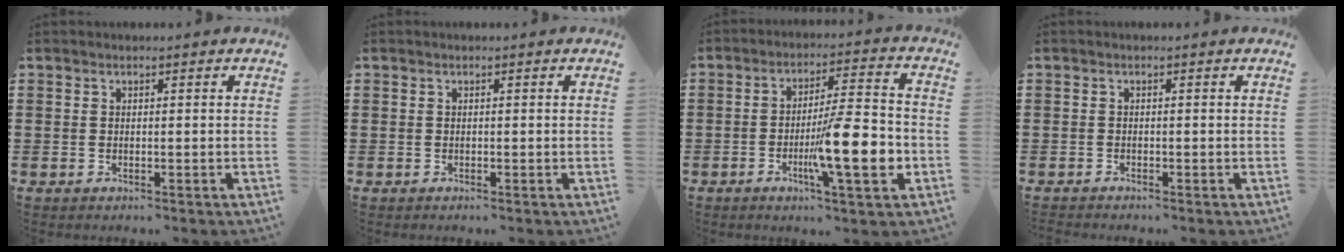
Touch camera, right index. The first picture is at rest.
{"total": 0.0}
{"total": 12.6, "force": [-3.7, 2.1, 11.9], "torque": [-0.188, -0.007, -0.065]}
{"total": 0.7, "force": [-0.7, 0.1, 0.0], "torque": [-0.001, 0.000, -0.014]}